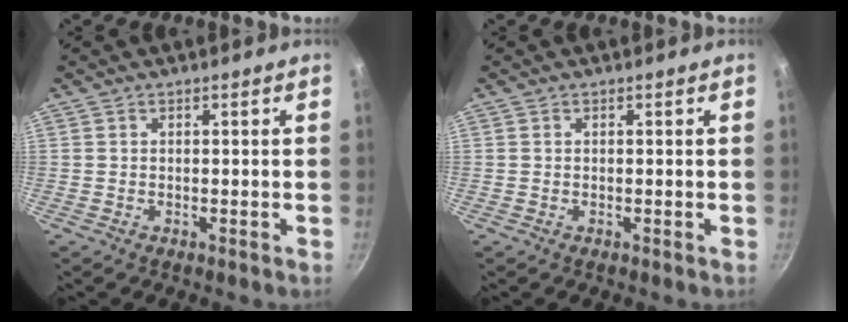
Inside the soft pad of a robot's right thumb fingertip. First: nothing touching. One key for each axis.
{"total": 0.0}